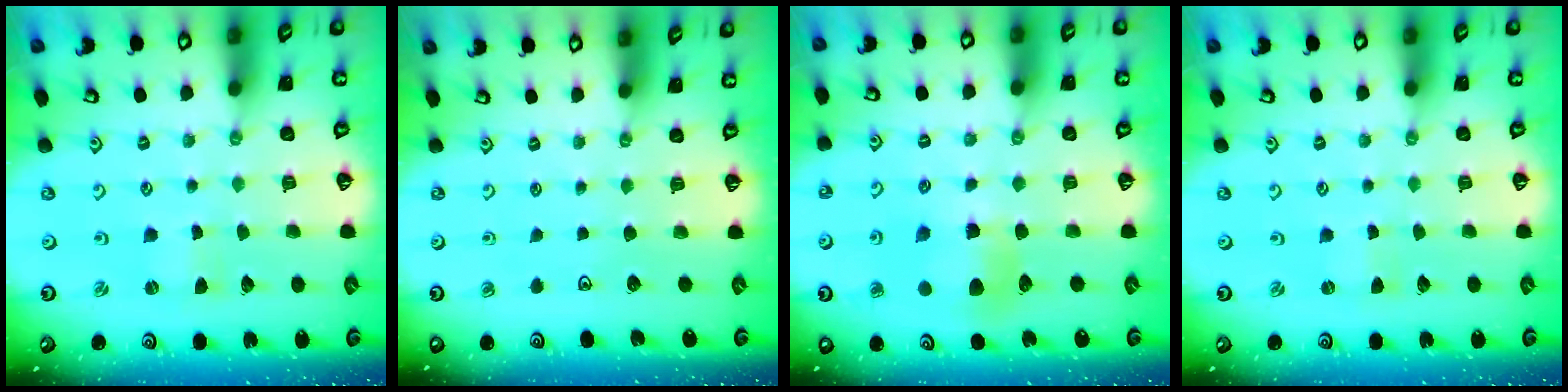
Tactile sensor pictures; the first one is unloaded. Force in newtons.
{"total": 0.0}
{"total": 7.0, "press": 7.0, "slide": 1.0}
{"total": 0.0}